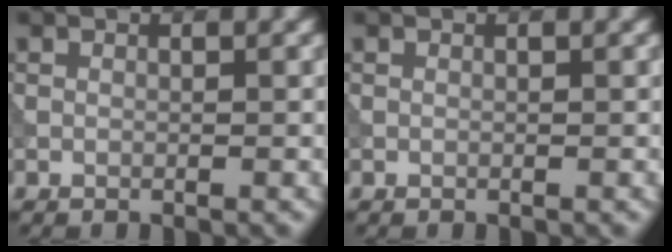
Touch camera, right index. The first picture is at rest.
{"total": 0.0}